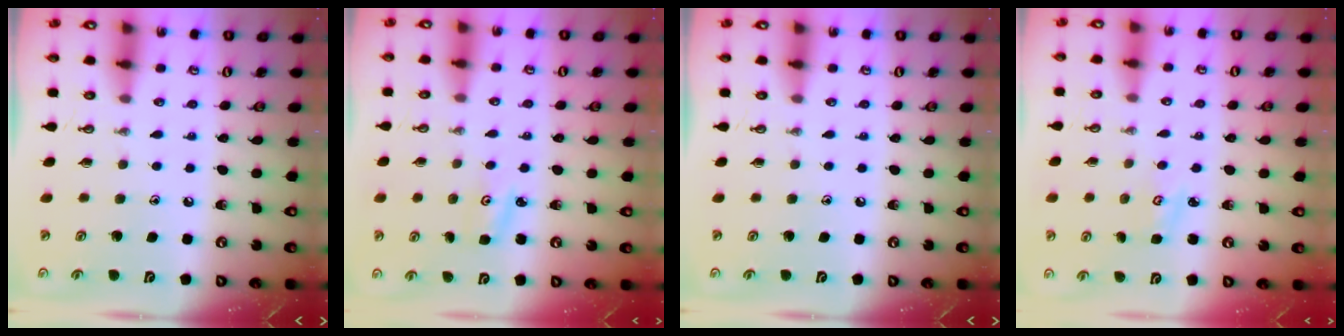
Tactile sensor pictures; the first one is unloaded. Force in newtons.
{"total": 3.1, "press": 3.1, "slide": 0.3}
{"total": 0.0}
{"total": 2.5, "press": 2.5, "slide": 0.4}